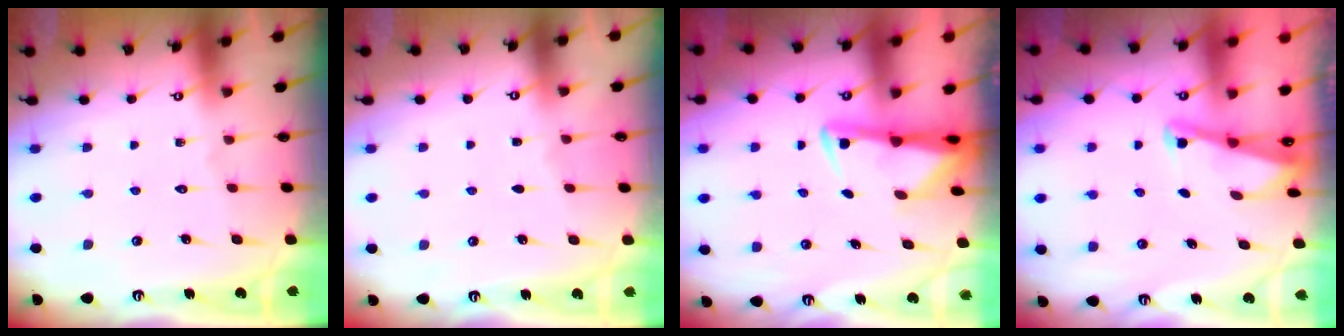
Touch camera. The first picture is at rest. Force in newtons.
{"total": 2.3, "press": 2.3, "slide": 0.3}
{"total": 2.9, "press": 2.9, "slide": 0.4}
{"total": 2.0, "press": 2.0, "slide": 0.3}